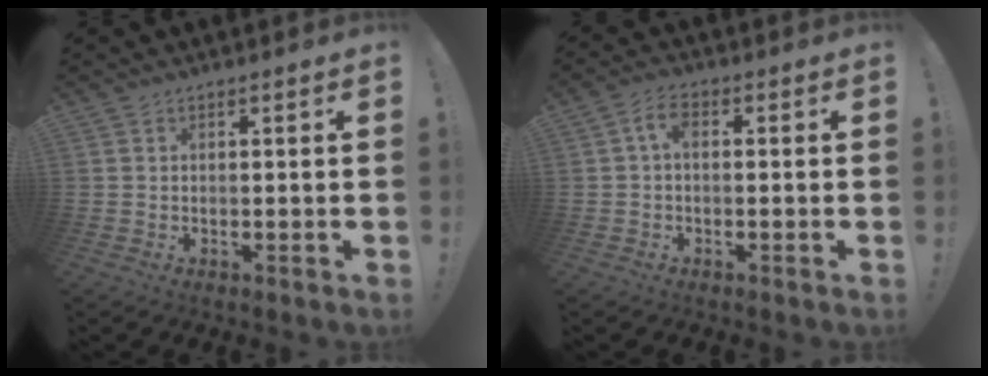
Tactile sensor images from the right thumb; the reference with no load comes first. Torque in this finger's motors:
{"motor_torque": [-0.02, 0.02, -0.04, 0.05, 0.02]}